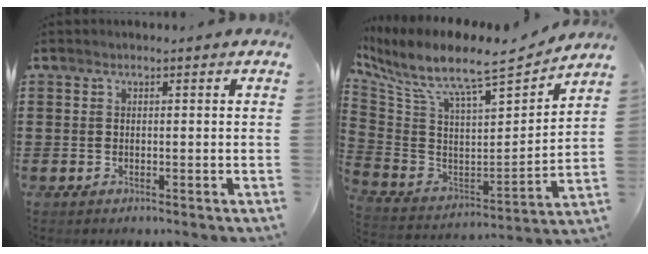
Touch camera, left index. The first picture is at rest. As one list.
[{"total": 9.3, "force": [7.6, 1.3, 5.1], "torque": [-0.133, -0.063, 0.123]}]